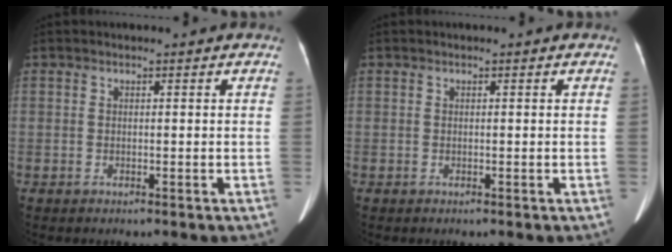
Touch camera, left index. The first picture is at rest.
{"total": 0.0}